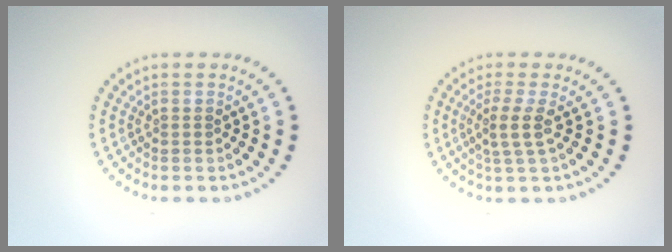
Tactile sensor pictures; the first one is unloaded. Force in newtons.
{"total": 2.3, "press": 1.8, "slide": 1.5}